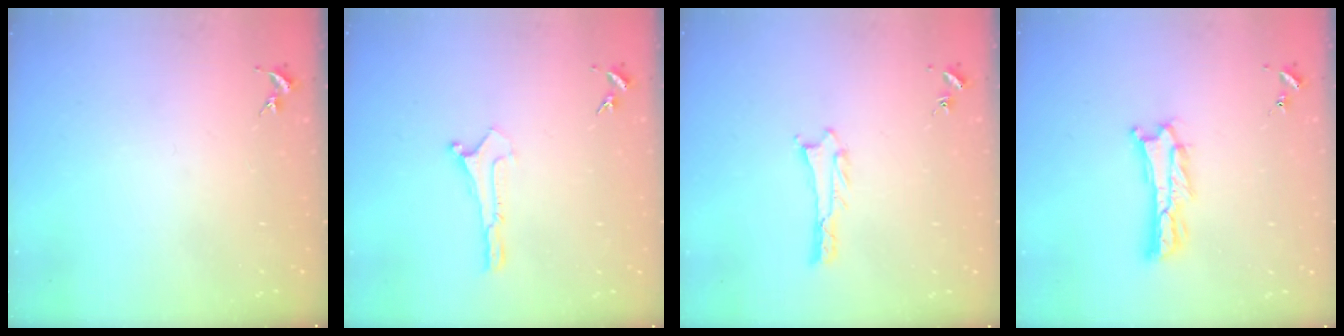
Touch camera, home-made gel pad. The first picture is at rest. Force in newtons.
{"total": 0.0}
{"total": 0.8, "press": 0.8, "slide": 0.1}
{"total": 3.0, "press": 2.9, "slide": 0.4}